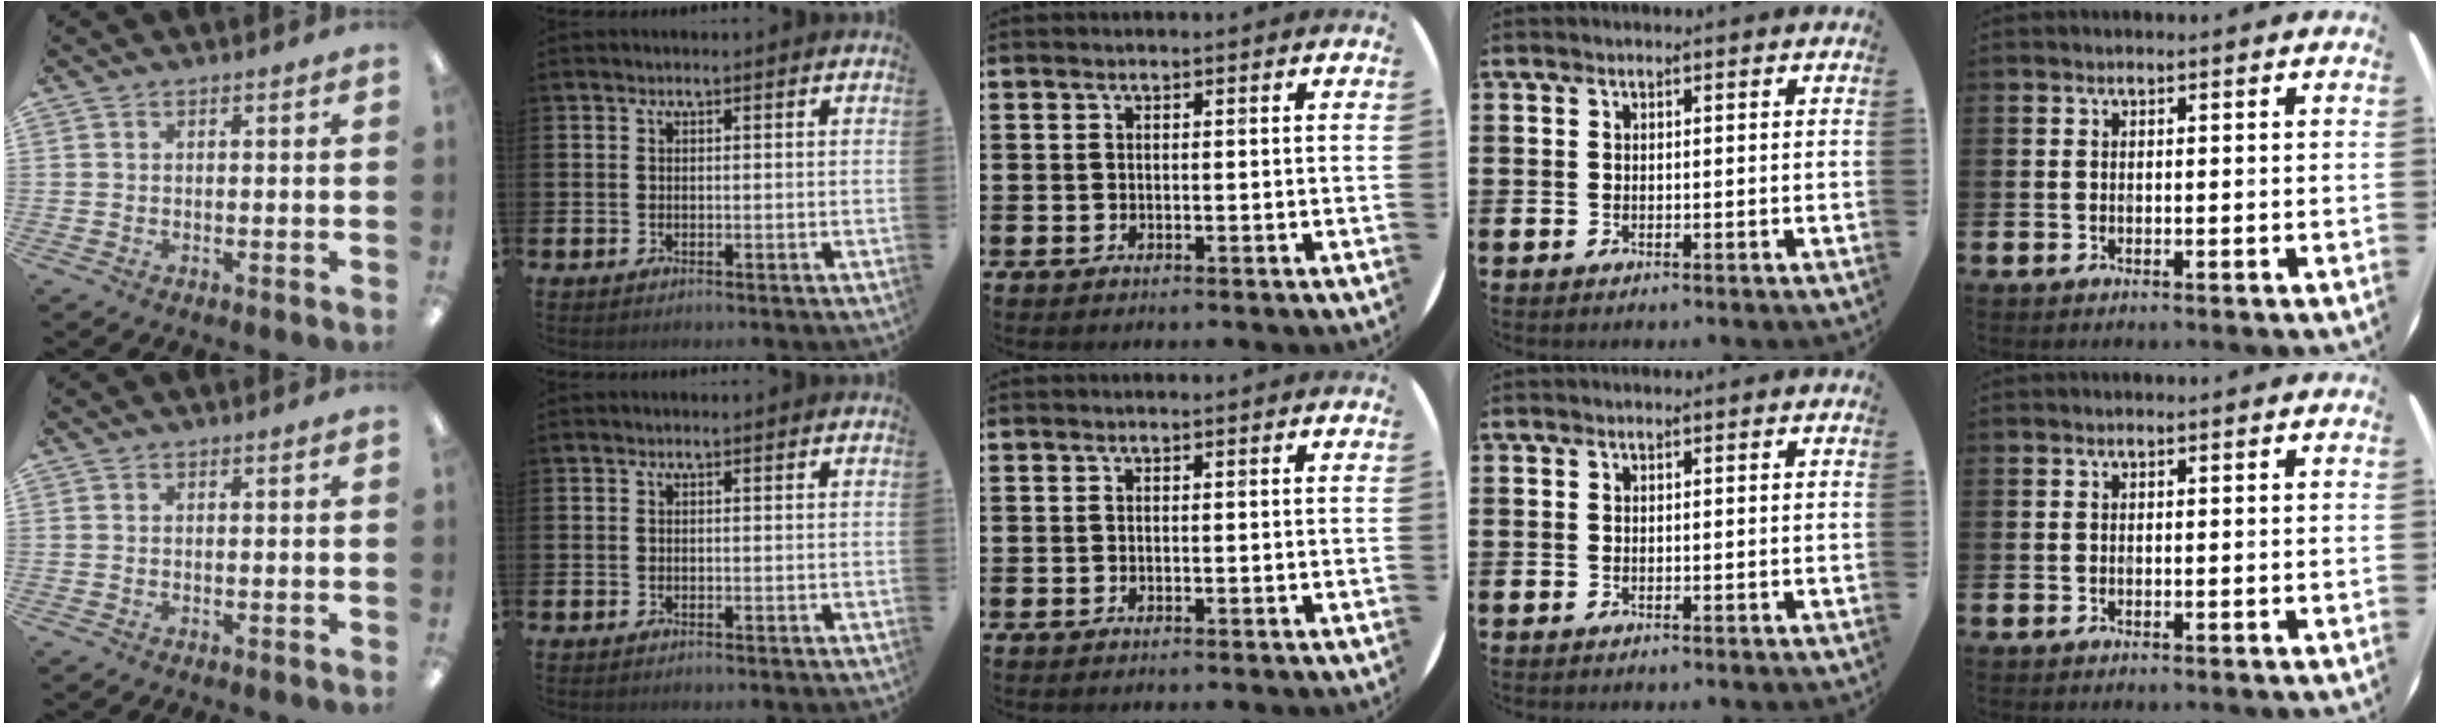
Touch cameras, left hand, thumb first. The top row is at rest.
{}